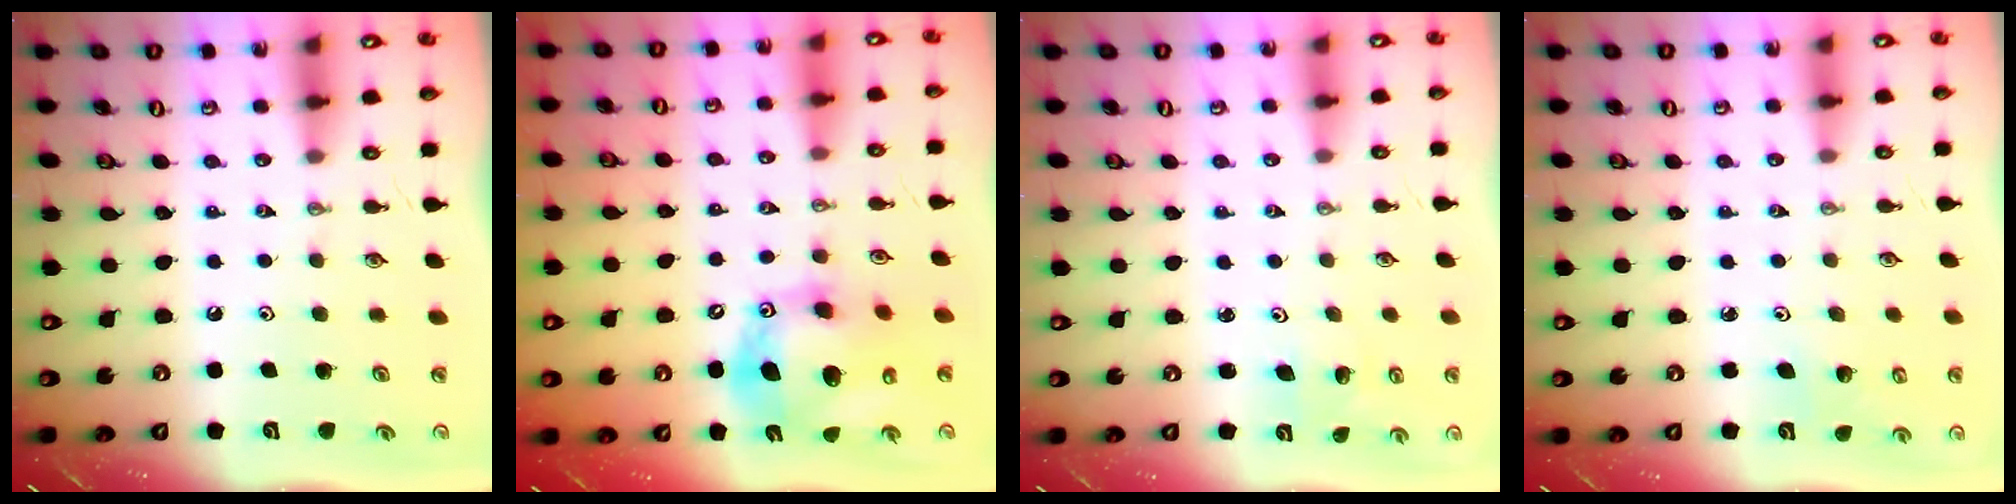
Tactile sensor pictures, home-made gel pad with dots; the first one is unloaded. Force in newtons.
{"total": 17.1, "press": 16.9, "slide": 2.8}
{"total": 2.3, "press": 2.3, "slide": 0.2}
{"total": 3.7, "press": 3.7, "slide": 0.4}